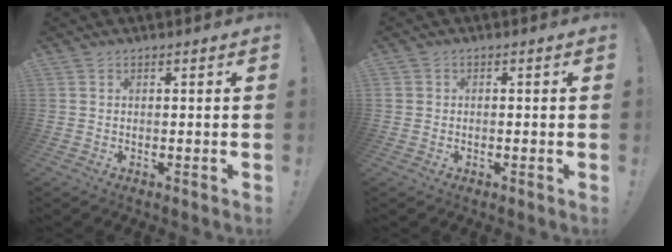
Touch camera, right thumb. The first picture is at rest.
{"total": 1.2, "force": [-0.4, 1.1, 0.1], "torque": [-0.004, 0.004, -0.007]}